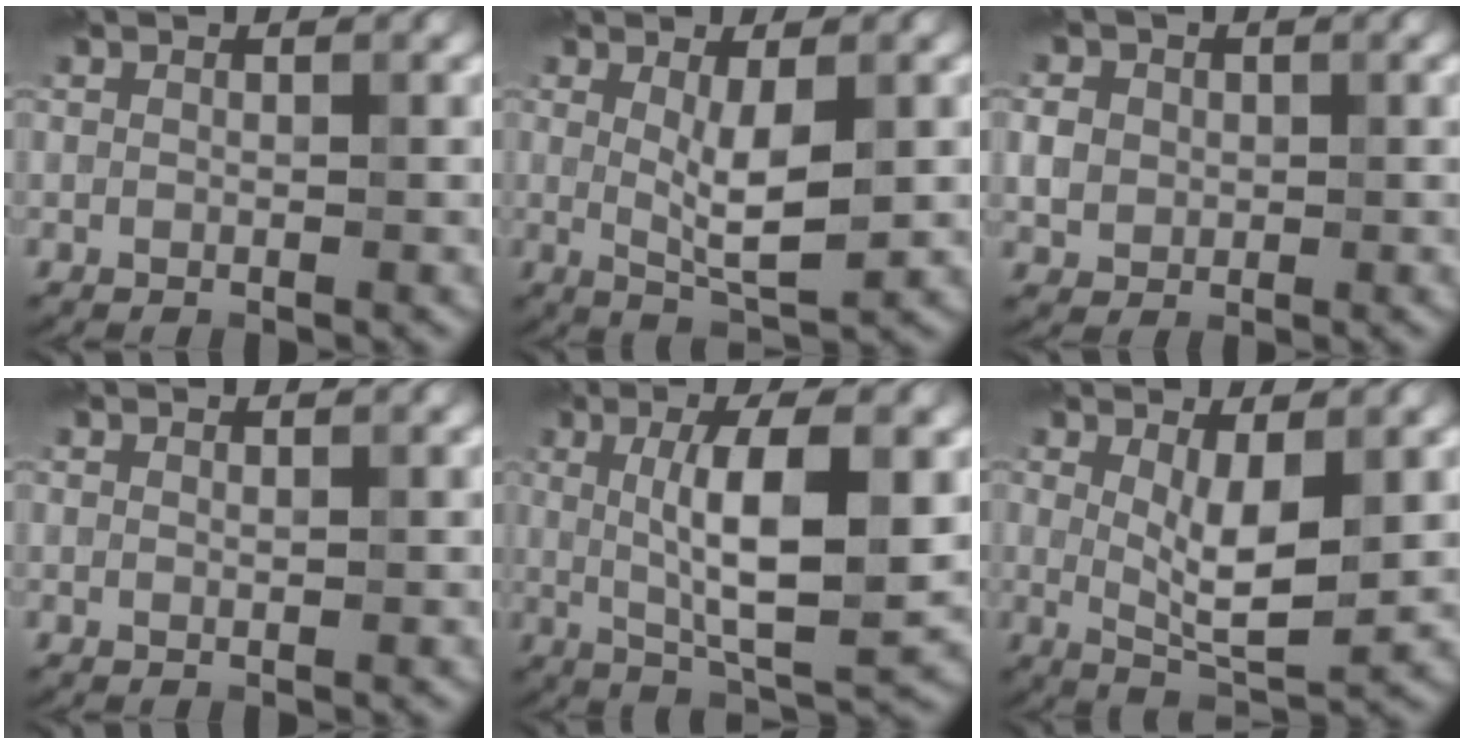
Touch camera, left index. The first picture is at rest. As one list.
[{"total": 4.3, "force": [0.3, 1.2, 4.2], "torque": [-0.077, -0.009, 0.012]}, {"total": 2.3, "force": [0.1, 2.1, 0.8], "torque": [-0.018, -0.001, 0.005]}, {"total": 0.0}, {"total": 8.7, "force": [0.9, 2.1, 8.4], "torque": [-0.132, -0.005, 0.021]}, {"total": 4.8, "force": [0.6, 1.6, 4.5], "torque": [-0.085, -0.011, 0.014]}]